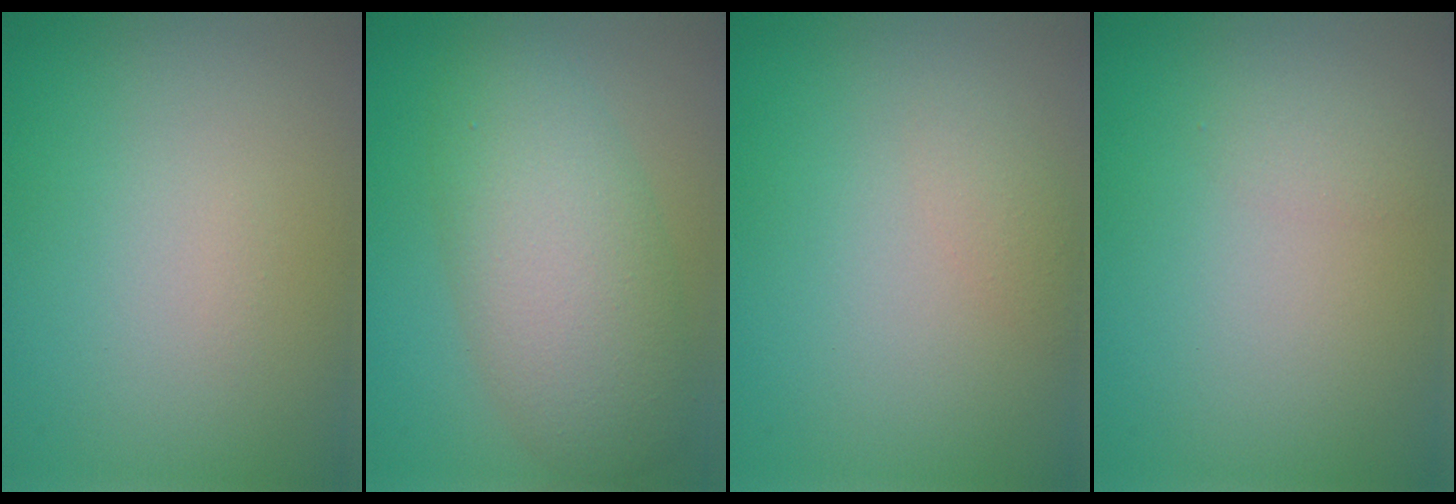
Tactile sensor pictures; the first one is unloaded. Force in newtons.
{"total": 7.3, "press": 7.3, "slide": 0.1}
{"total": 1.0, "press": 1.0, "slide": 0.0}
{"total": 0.8, "press": 0.8, "slide": 0.0}